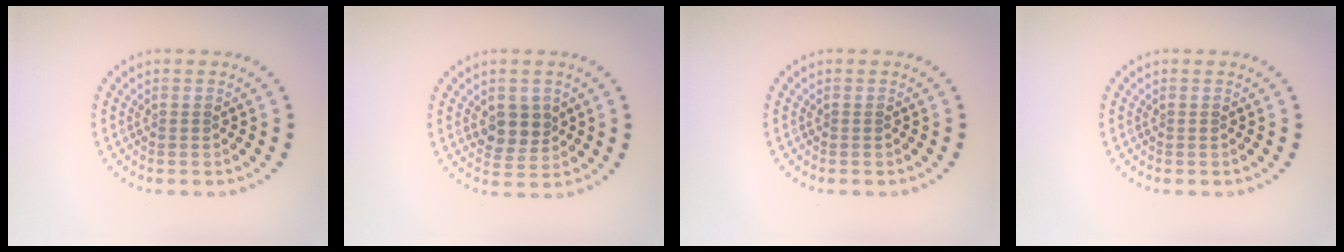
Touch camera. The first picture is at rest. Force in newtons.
{"total": 2.9, "press": 2.8, "slide": 1.0}
{"total": 0.0}
{"total": 0.0}